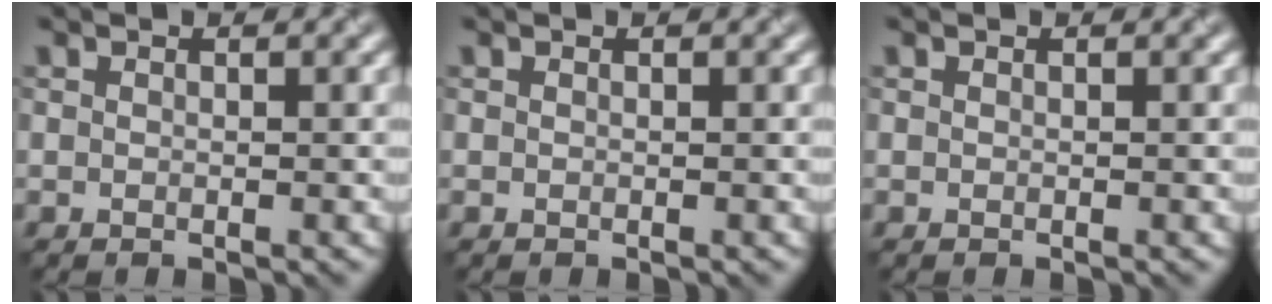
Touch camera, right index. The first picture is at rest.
{"total": 0.0}
{"total": 0.0}